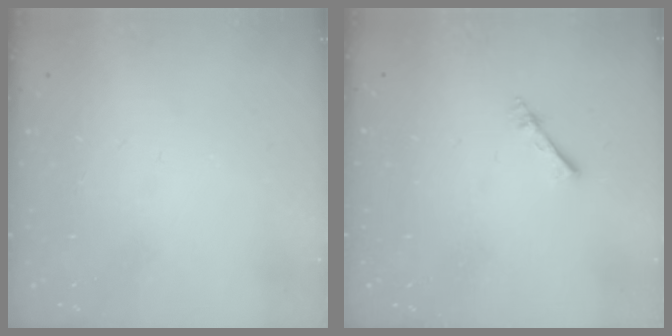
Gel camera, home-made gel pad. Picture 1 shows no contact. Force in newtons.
{"total": 3.7, "press": 3.7, "slide": 0.5}